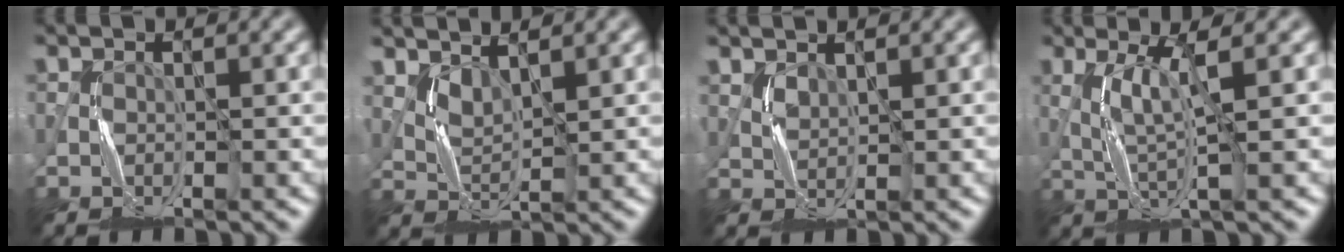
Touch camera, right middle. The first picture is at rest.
{"total": 1.9, "force": [1.3, 0.8, 1.2], "torque": [-0.031, -0.009, 0.035]}
{"total": 1.3, "force": [1.0, 0.6, 0.6], "torque": [-0.016, -0.001, 0.027]}
{"total": 2.9, "force": [0.6, 0.0, 2.8], "torque": [-0.067, -0.007, 0.023]}